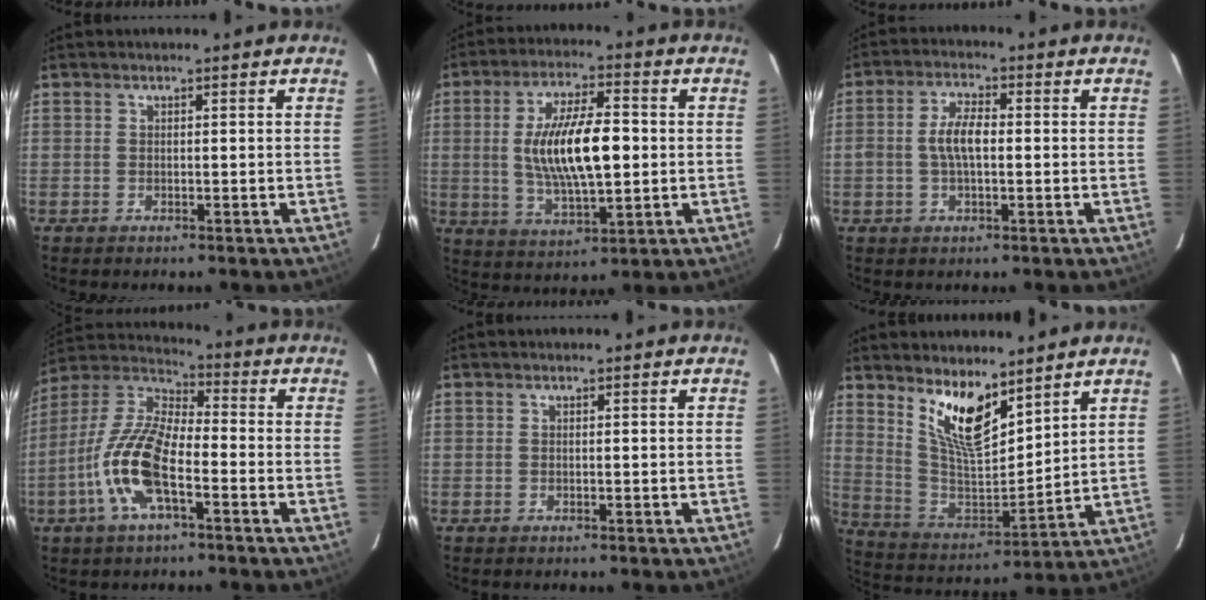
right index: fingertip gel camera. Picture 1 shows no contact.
{"total": 14.5, "force": [0.3, 5.2, 13.6], "torque": [-0.250, 0.000, 0.012]}
{"total": 5.4, "force": [-0.2, 2.4, 4.9], "torque": [-0.097, 0.010, -0.004]}
{"total": 14.2, "force": [-5.1, 5.1, 12.2], "torque": [-0.260, 0.000, -0.106]}
{"total": 0.0}
{"total": 12.7, "force": [8.6, 4.3, 8.3], "torque": [-0.157, -0.011, 0.173]}